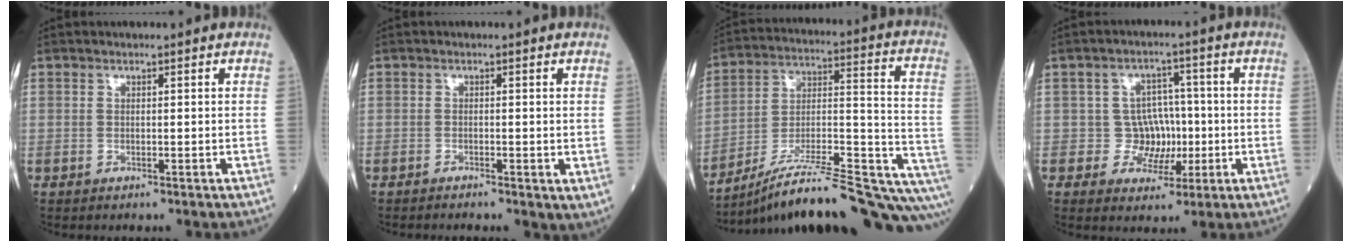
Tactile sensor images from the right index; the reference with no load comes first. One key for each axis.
{"total": 1.6, "fx": -0.6, "fy": 0.7, "fz": 1.3, "tx": -0.018, "ty": -0.001, "tz": -0.009}
{"total": 27.7, "fx": -22.6, "fy": 2.2, "fz": 15.8, "tx": -0.159, "ty": 0.011, "tz": -0.338}
{"total": 5.5, "fx": -0.5, "fy": 5.3, "fz": 1.4, "tx": 0.000, "ty": 0.017, "tz": -0.006}